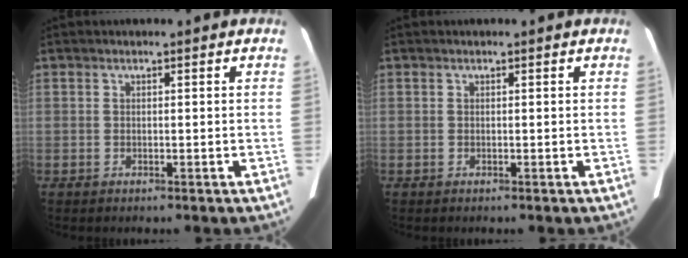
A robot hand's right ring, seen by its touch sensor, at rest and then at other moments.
{"total": 0.0}